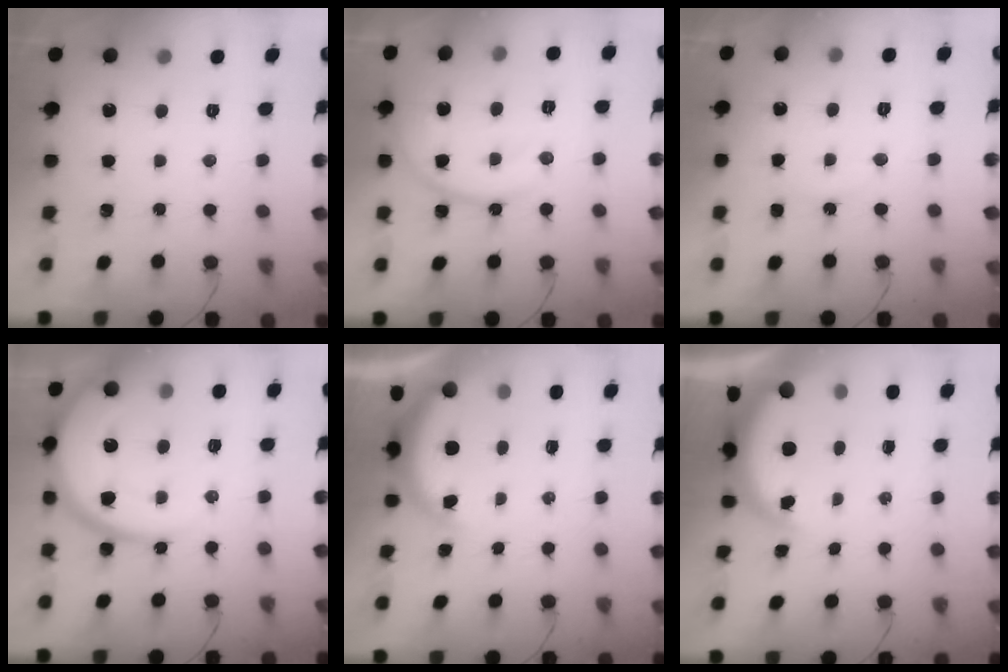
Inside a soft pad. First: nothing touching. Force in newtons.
{"total": 12.3, "press": 12.3, "slide": 0.6}
{"total": 6.0, "press": 5.7, "slide": 1.9}
{"total": 14.2, "press": 14.2, "slide": 1.2}
{"total": 4.6, "press": 4.6, "slide": 0.6}
{"total": 4.9, "press": 4.8, "slide": 1.0}